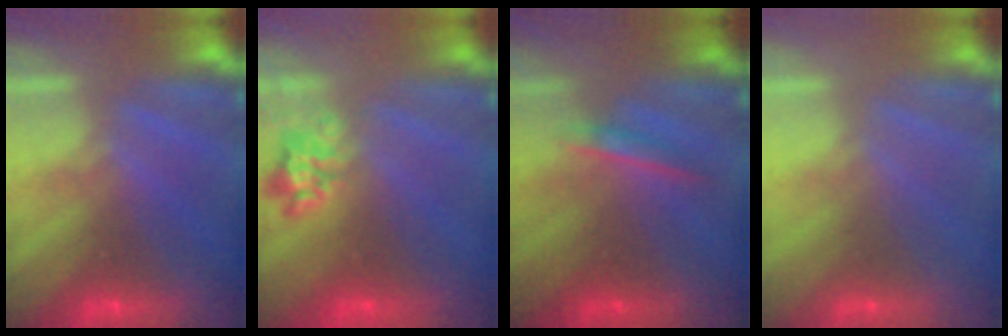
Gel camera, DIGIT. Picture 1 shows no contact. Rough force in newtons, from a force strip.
{"total": 2.3}
{"total": 1.6}
{"total": 2.9}